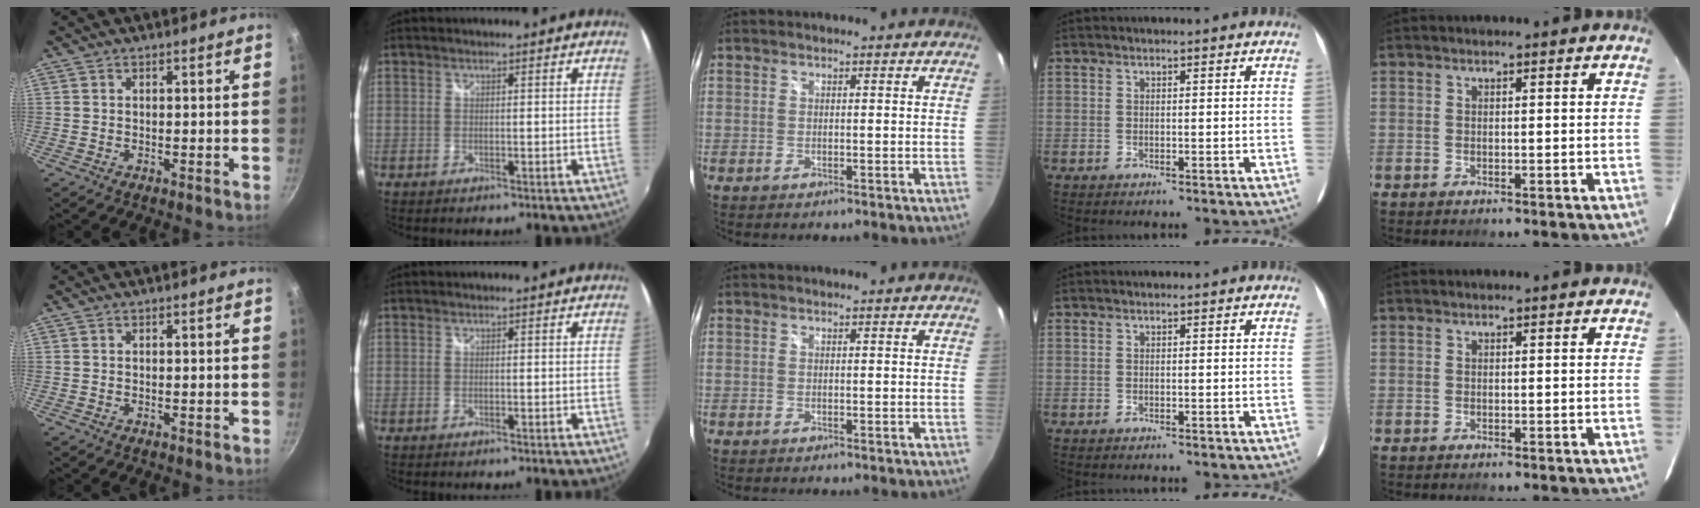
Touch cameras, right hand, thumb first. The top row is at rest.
{}